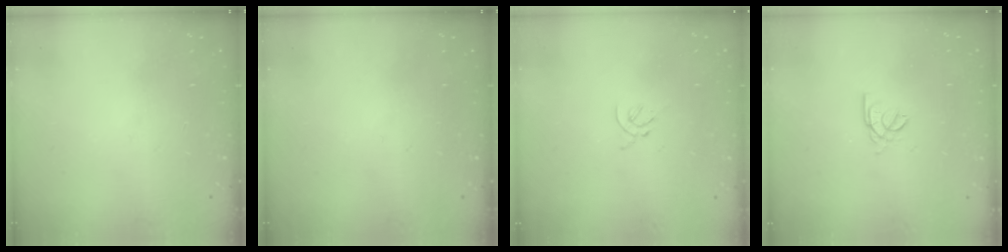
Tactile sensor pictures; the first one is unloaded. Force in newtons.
{"total": 0.0}
{"total": 1.2, "press": 1.1, "slide": 0.5}
{"total": 2.2, "press": 2.1, "slide": 0.6}